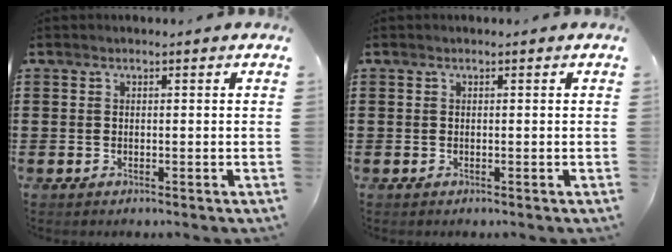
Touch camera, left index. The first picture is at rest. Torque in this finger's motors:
{"motor_torque": [0.00, 0.00, 0.00, 0.00]}